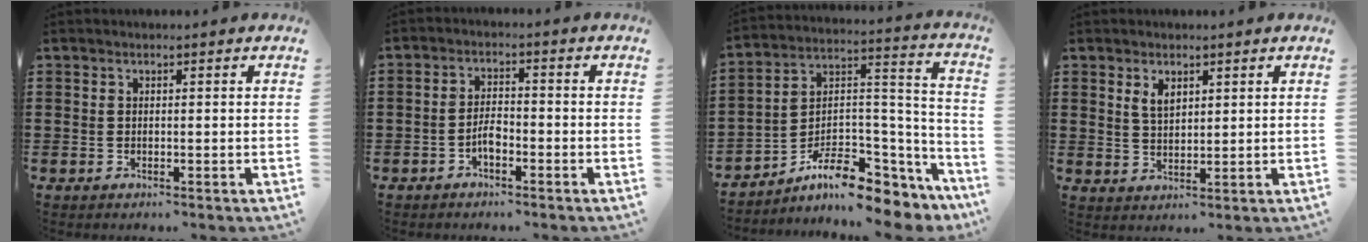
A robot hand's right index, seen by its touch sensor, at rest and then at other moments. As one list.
[{"total": 3.2, "force": [-1.7, 1.5, 2.3], "torque": [-0.059, 0.001, -0.036]}, {"total": 9.6, "force": [-7.0, 4.2, 5.1], "torque": [-0.094, 0.010, -0.128]}, {"total": 2.9, "force": [1.7, 1.6, 1.7], "torque": [-0.038, 0.005, 0.032]}]